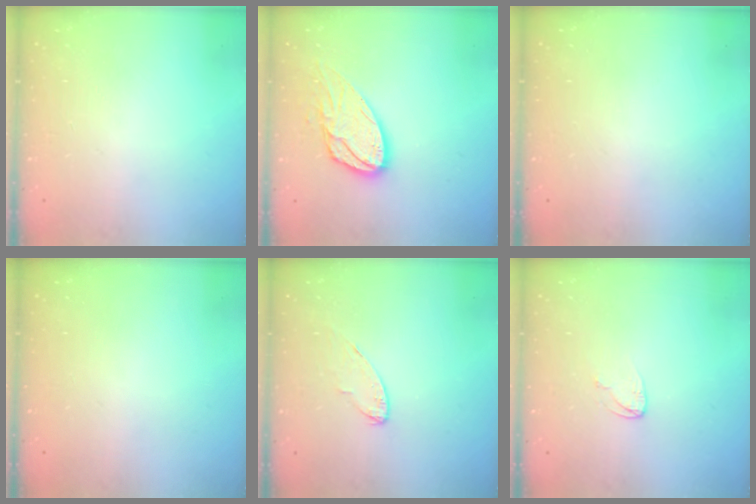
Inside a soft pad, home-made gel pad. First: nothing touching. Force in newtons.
{"total": 12.7, "press": 12.7, "slide": 1.3}
{"total": 0.0}
{"total": 0.0}
{"total": 3.9, "press": 3.9, "slide": 0.4}
{"total": 3.4, "press": 3.4, "slide": 0.3}